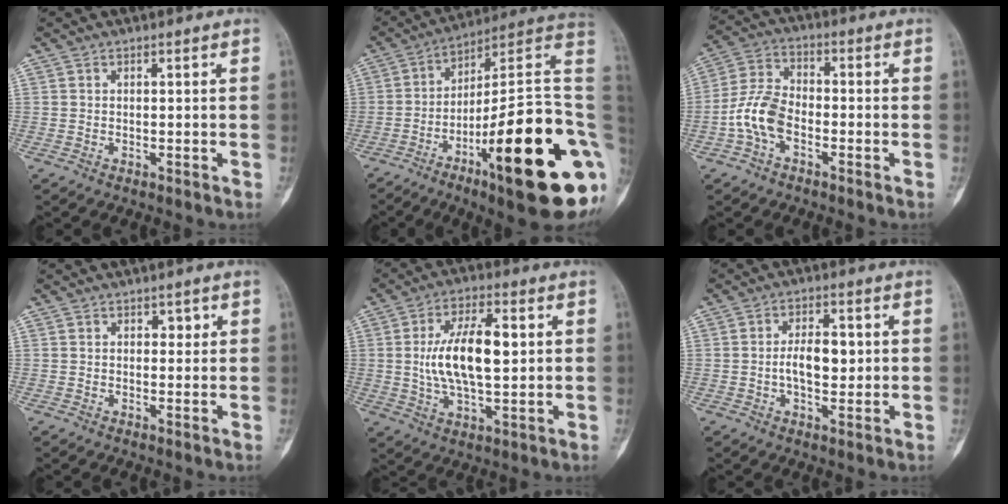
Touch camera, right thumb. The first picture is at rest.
{"total": 29.5, "force": [-8.0, 6.8, 27.6], "torque": [-0.325, 0.051, -0.117]}
{"total": 8.7, "force": [-3.1, 5.0, 6.3], "torque": [-0.129, 0.030, -0.069]}
{"total": 1.6, "force": [0.6, 1.2, 0.9], "torque": [0.006, 0.001, 0.005]}
{"total": 13.2, "force": [1.4, 5.8, 11.8], "torque": [-0.209, 0.004, 0.025]}
{"total": 6.6, "force": [0.0, 3.5, 5.6], "torque": [-0.080, 0.007, -0.002]}